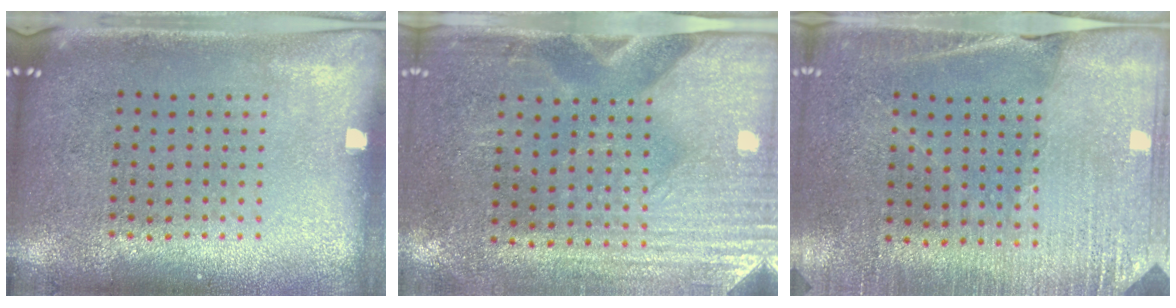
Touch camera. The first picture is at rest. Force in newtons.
{"total": 2.9, "press": 2.6, "slide": 1.5}
{"total": 2.7, "press": 2.7, "slide": 0.6}